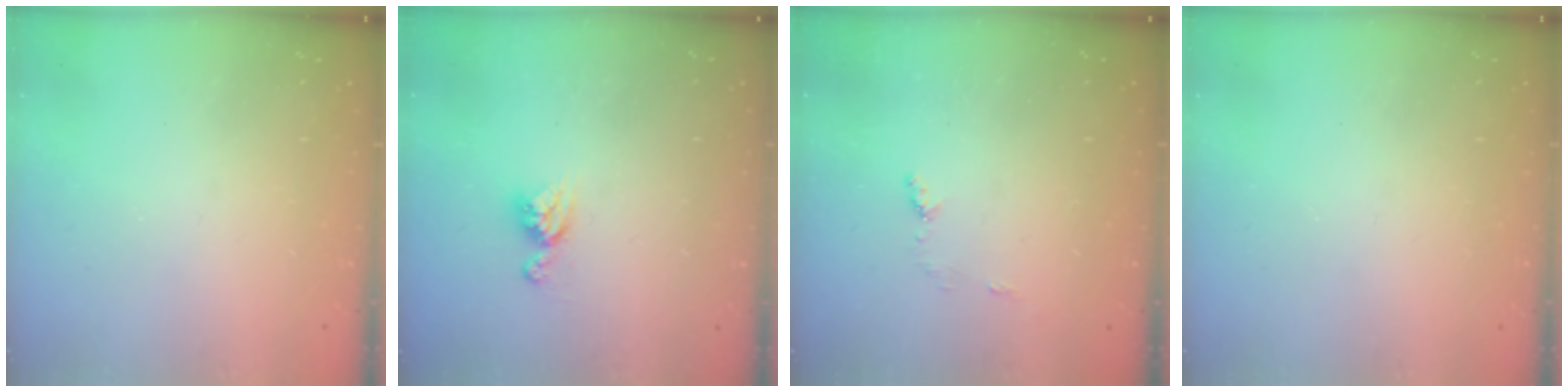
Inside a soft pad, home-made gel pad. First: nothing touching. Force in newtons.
{"total": 8.0, "press": 7.9, "slide": 0.7}
{"total": 4.3, "press": 4.2, "slide": 0.5}
{"total": 0.0}